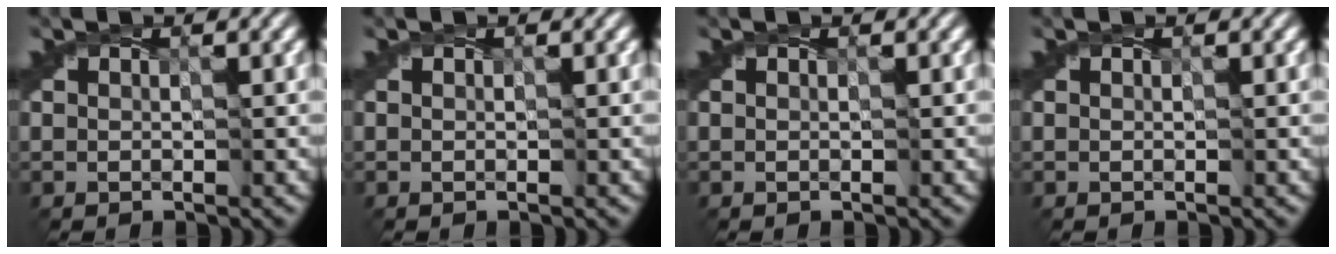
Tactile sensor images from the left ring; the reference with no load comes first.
{"total": 0.0}
{"total": 0.0}
{"total": 0.0}